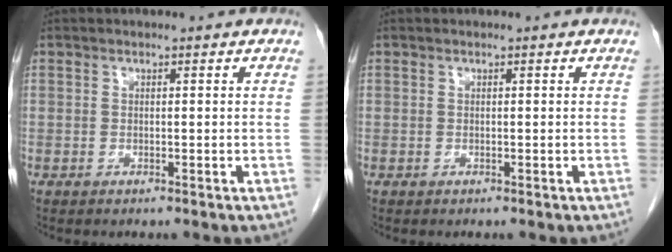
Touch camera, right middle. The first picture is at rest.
{"total": 0.0}